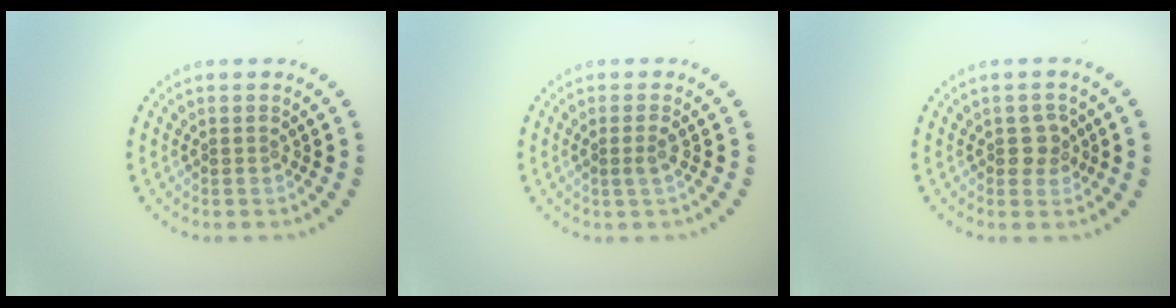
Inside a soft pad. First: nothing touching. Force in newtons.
{"total": 1.0, "press": 0.9, "slide": 0.6}
{"total": 1.9, "press": 1.7, "slide": 0.7}